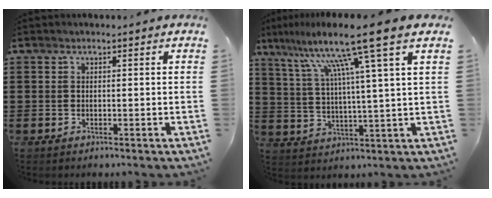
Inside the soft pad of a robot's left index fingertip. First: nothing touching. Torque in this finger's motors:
{"motor_torque": [2.14, 0.00, 0.62, 0.21]}